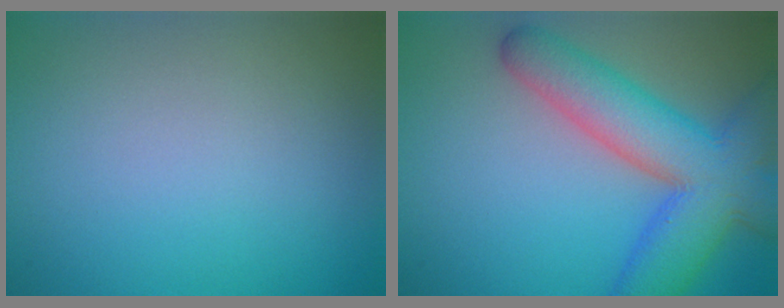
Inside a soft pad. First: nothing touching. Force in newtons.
{"total": 9.3, "press": 9.3, "slide": 0.5}